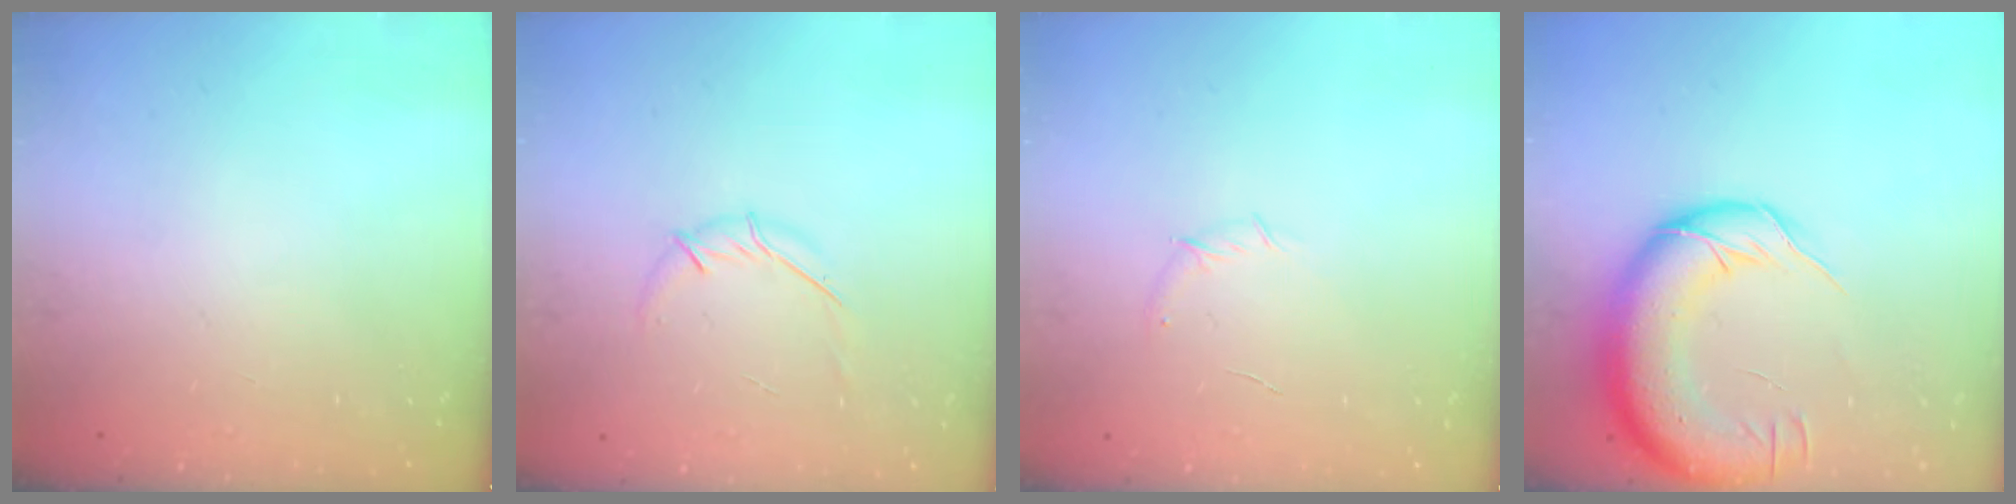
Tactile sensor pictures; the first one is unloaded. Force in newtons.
{"total": 4.2, "press": 4.1, "slide": 0.9}
{"total": 6.1, "press": 5.8, "slide": 1.7}
{"total": 19.3, "press": 18.7, "slide": 4.5}